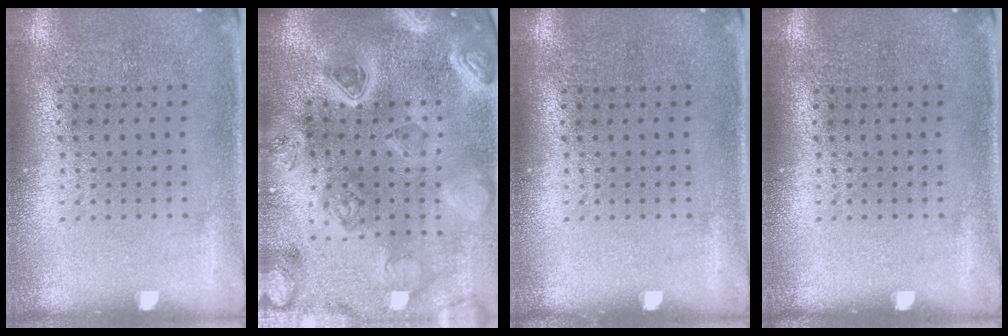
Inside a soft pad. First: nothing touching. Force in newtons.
{"total": 4.8, "press": 4.2, "slide": 2.4}
{"total": 0.0}
{"total": 0.0}